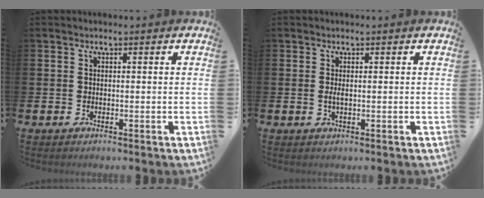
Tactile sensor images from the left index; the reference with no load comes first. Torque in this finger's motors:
{"motor_torque": [0.38, -0.13, 0.02, 0.08]}